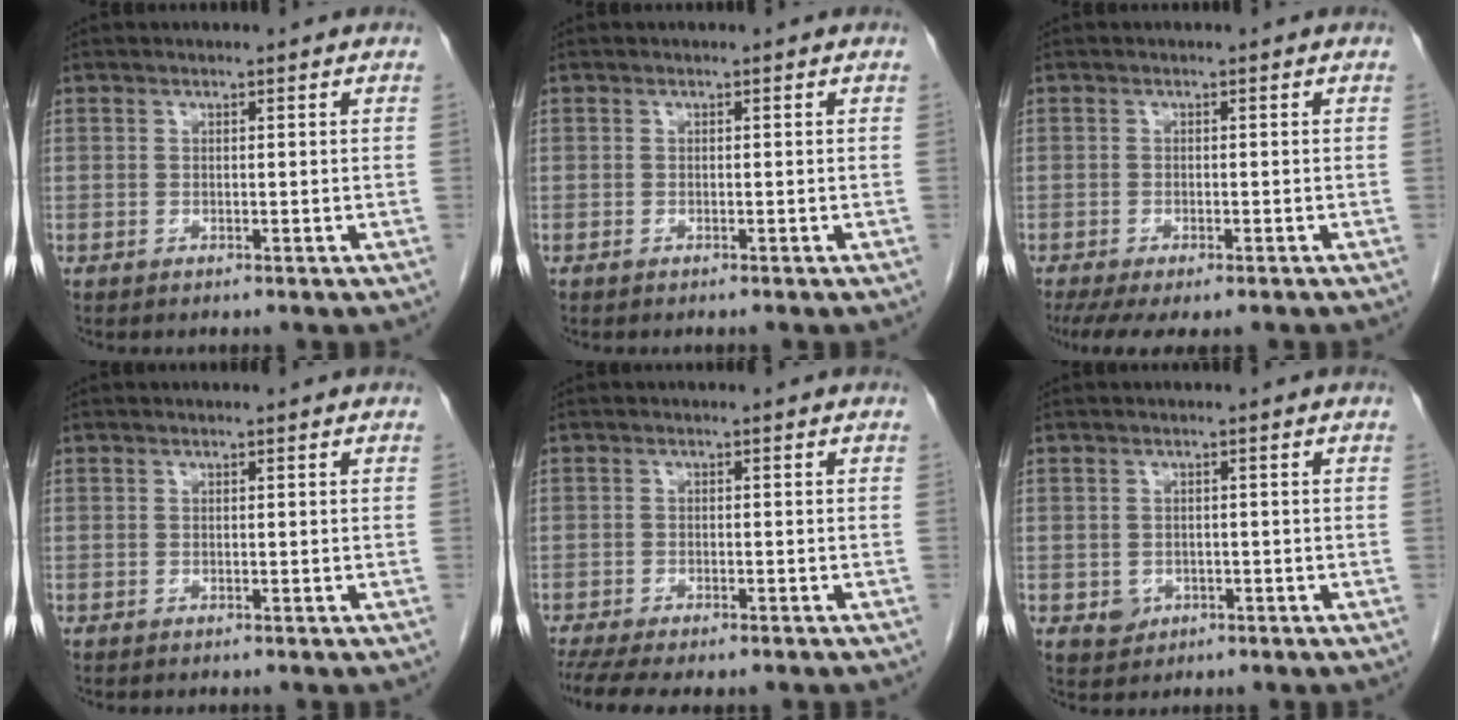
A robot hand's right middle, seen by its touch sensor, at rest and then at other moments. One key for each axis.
{"total": 0.0}
{"total": 9.0, "fx": -6.8, "fy": 2.6, "fz": 5.2, "tx": -0.088, "ty": -0.011, "tz": -0.101}
{"total": 0.0}
{"total": 9.3, "fx": -7.4, "fy": 2.6, "fz": 5.0, "tx": -0.083, "ty": -0.004, "tz": -0.109}
{"total": 2.4, "fx": -0.8, "fy": 2.2, "fz": 0.7, "tx": -0.010, "ty": 0.004, "tz": -0.004}